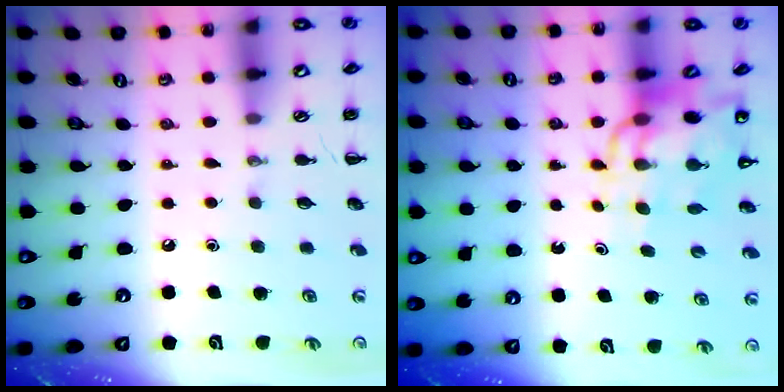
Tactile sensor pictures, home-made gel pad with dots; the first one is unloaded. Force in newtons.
{"total": 12.4, "press": 11.8, "slide": 3.9}